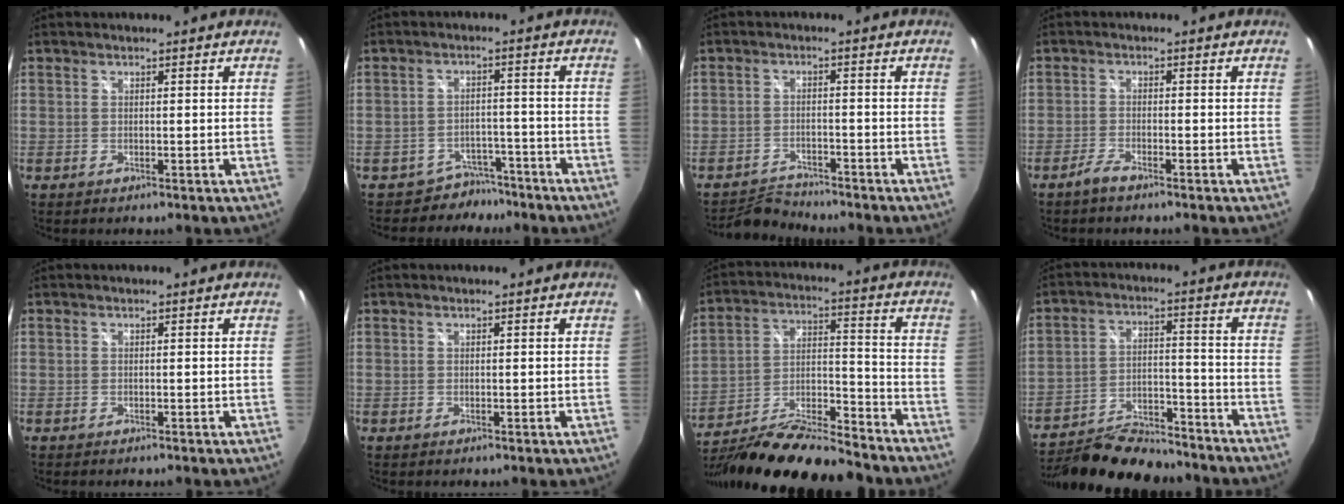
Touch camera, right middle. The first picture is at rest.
{"total": 5.8, "force": [-4.8, 3.3, -0.5], "torque": [0.009, 0.025, -0.068]}
{"total": 4.5, "force": [-4.4, 0.7, -0.4], "torque": [-0.008, 0.011, -0.082]}
{"total": 2.6, "force": [-2.3, 0.4, 1.2], "torque": [-0.038, -0.001, -0.047]}
{"total": 0.6, "force": [-0.6, 0.1, 0.2], "torque": [-0.004, -0.004, -0.012]}
{"total": 0.0}
{"total": 23.5, "force": [-19.6, 3.8, 12.4], "torque": [-0.231, -0.039, -0.319]}
{"total": 19.5, "force": [-17.2, 4.7, 7.9], "torque": [-0.157, -0.013, -0.267]}